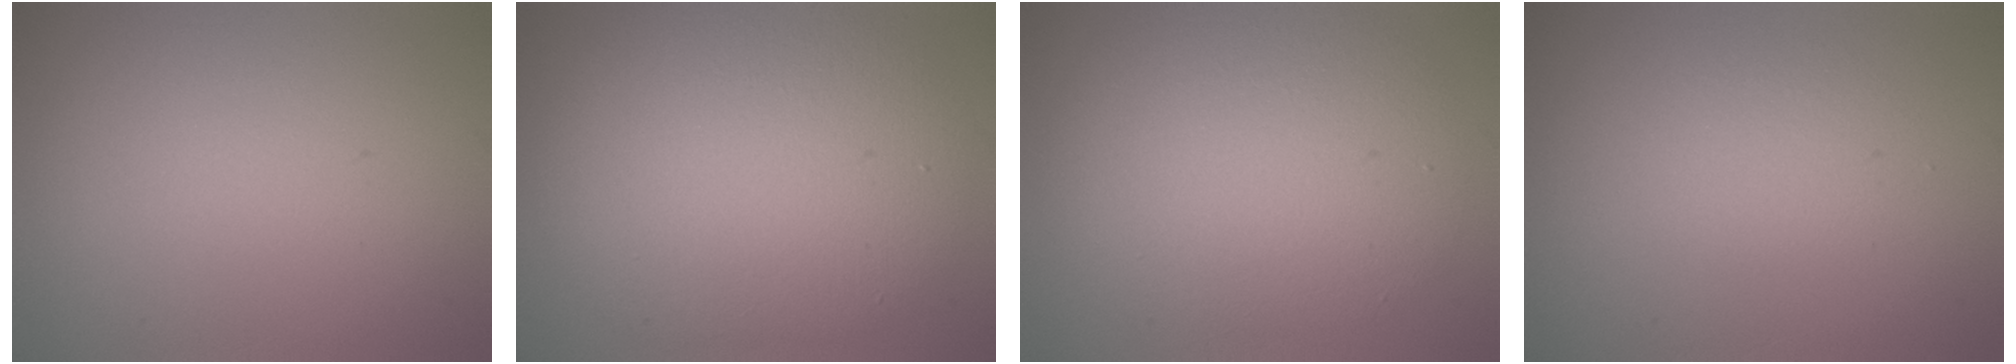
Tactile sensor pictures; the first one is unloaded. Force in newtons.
{"total": 9.5, "press": 9.5, "slide": 0.5}
{"total": 6.6, "press": 6.6, "slide": 0.4}
{"total": 1.6, "press": 1.6, "slide": 0.2}